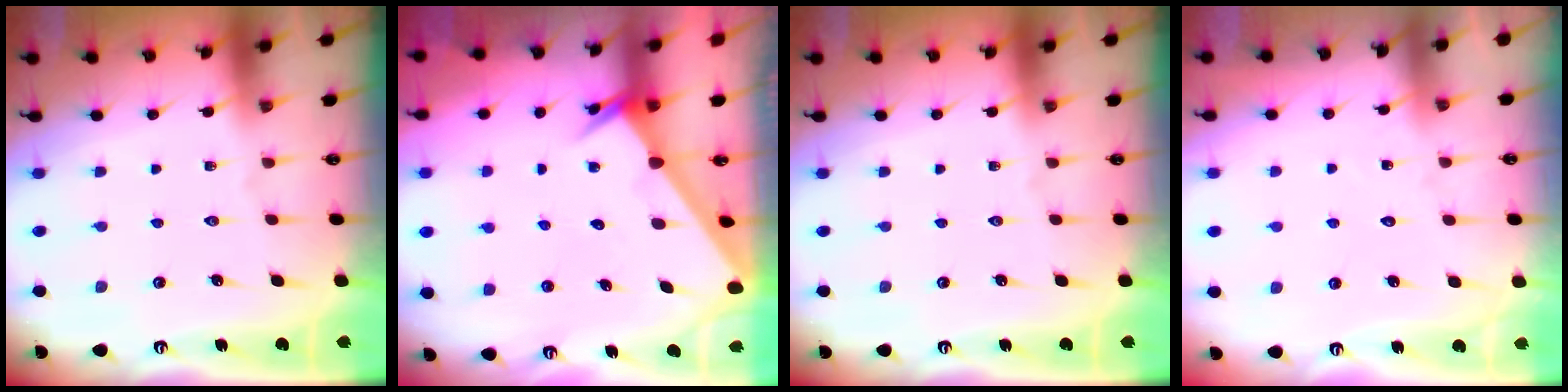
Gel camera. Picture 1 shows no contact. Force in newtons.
{"total": 2.7, "press": 2.7, "slide": 0.3}
{"total": 0.0}
{"total": 5.8, "press": 5.8, "slide": 0.6}